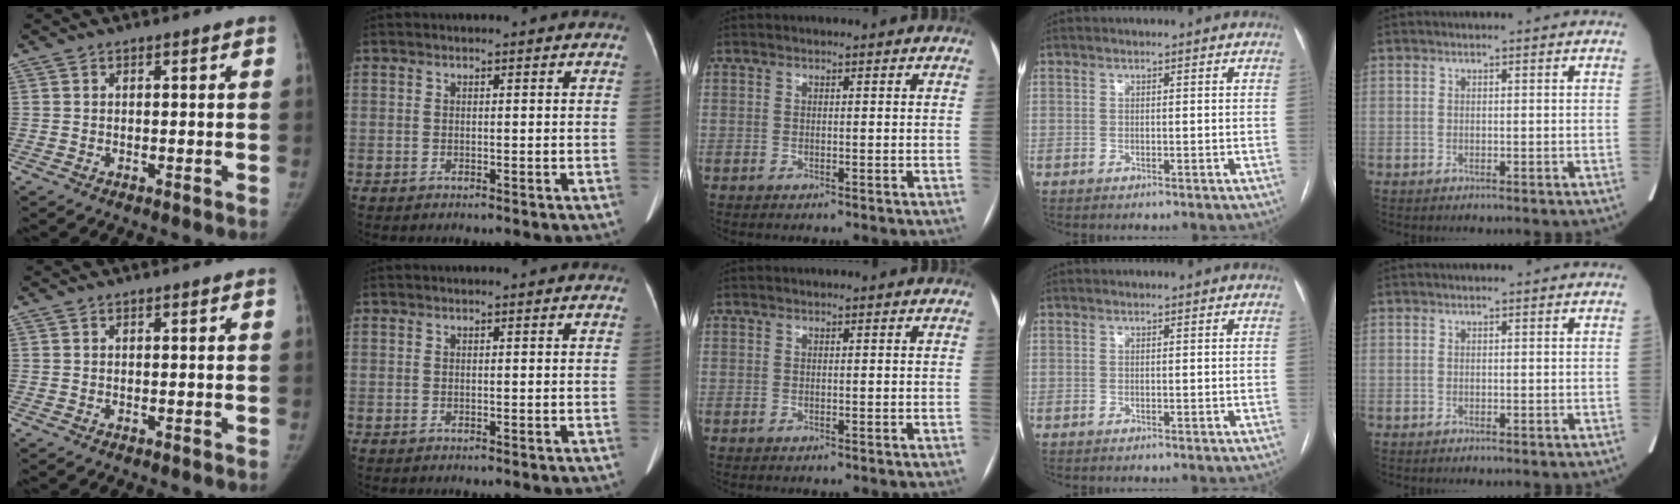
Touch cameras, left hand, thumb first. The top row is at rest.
{}